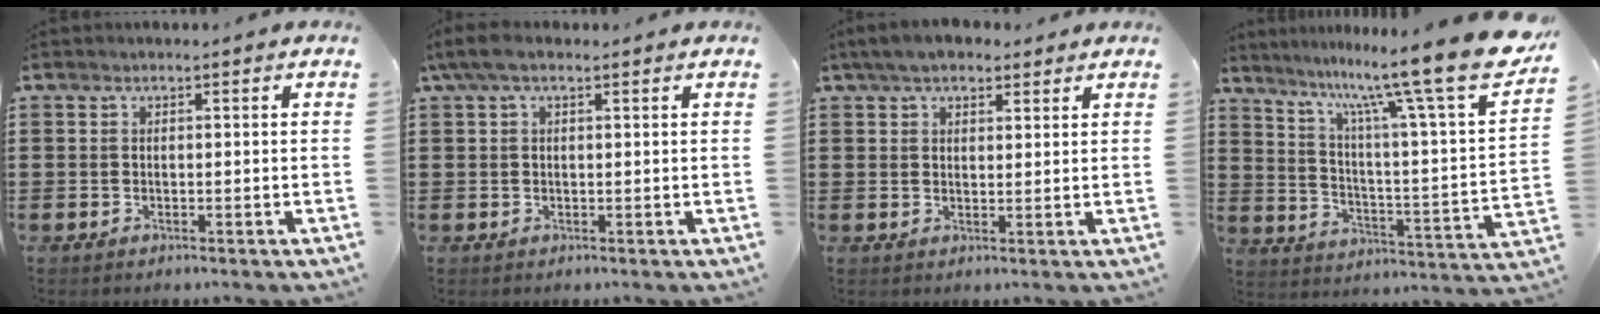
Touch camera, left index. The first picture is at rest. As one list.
[{"total": 2.9, "force": [1.0, 1.0, 2.5], "torque": [-0.056, 0.002, 0.015]}, {"total": 4.5, "force": [3.5, 1.8, 2.1], "torque": [-0.052, 0.004, 0.065]}, {"total": 14.9, "force": [12.0, -0.3, 8.9], "torque": [-0.177, -0.088, 0.188]}]